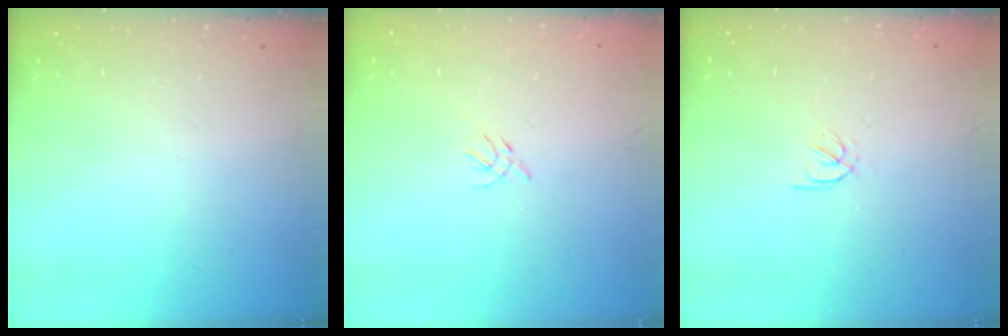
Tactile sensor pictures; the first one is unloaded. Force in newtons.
{"total": 2.3, "press": 2.2, "slide": 0.6}
{"total": 1.7, "press": 1.6, "slide": 0.6}